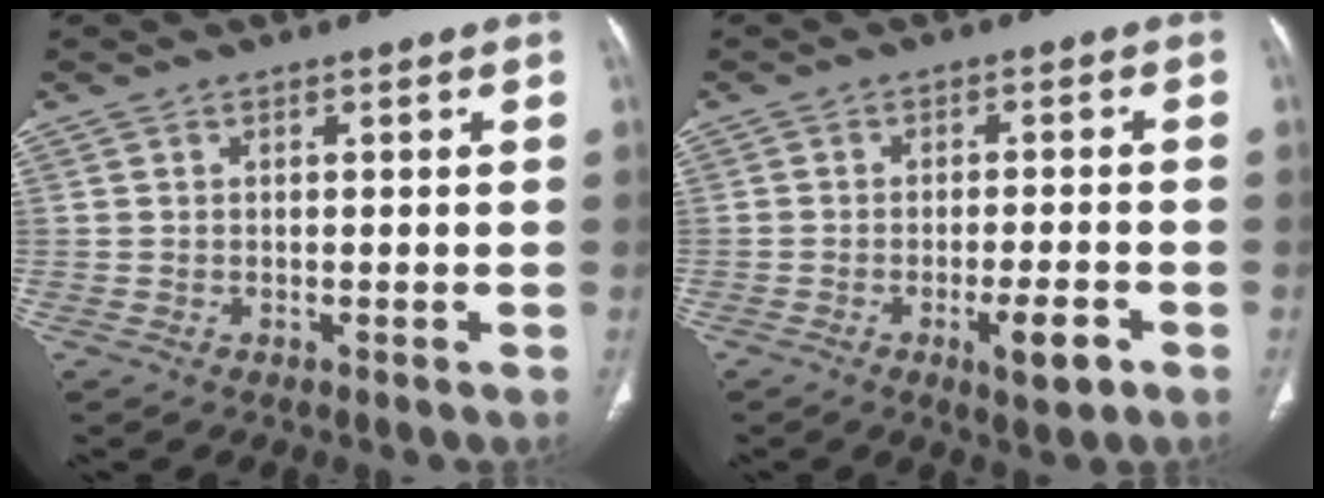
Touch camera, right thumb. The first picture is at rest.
{"total": 5.7, "force": [-2.7, 1.4, 4.9], "torque": [-0.075, 0.005, -0.038]}